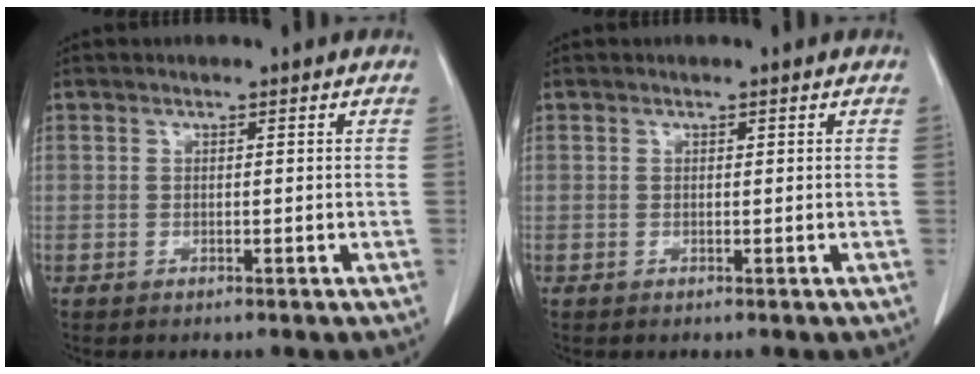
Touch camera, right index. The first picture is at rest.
{"total": 0.0}